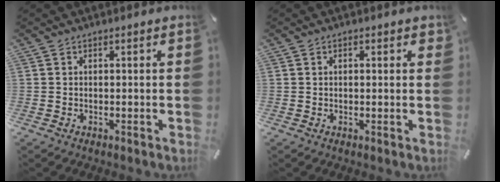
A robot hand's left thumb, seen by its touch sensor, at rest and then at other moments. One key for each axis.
{"total": 0.9, "fx": 0.3, "fy": 0.5, "fz": 0.7, "tx": -0.005, "ty": 0.002, "tz": 0.002}